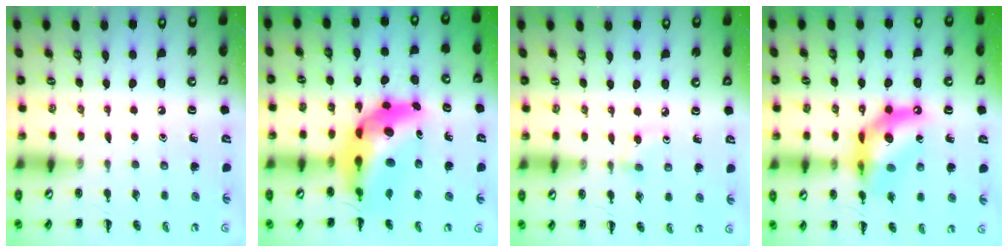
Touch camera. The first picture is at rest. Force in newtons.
{"total": 12.8, "press": 12.2, "slide": 3.8}
{"total": 2.7, "press": 2.4, "slide": 1.2}
{"total": 13.0, "press": 12.6, "slide": 3.0}